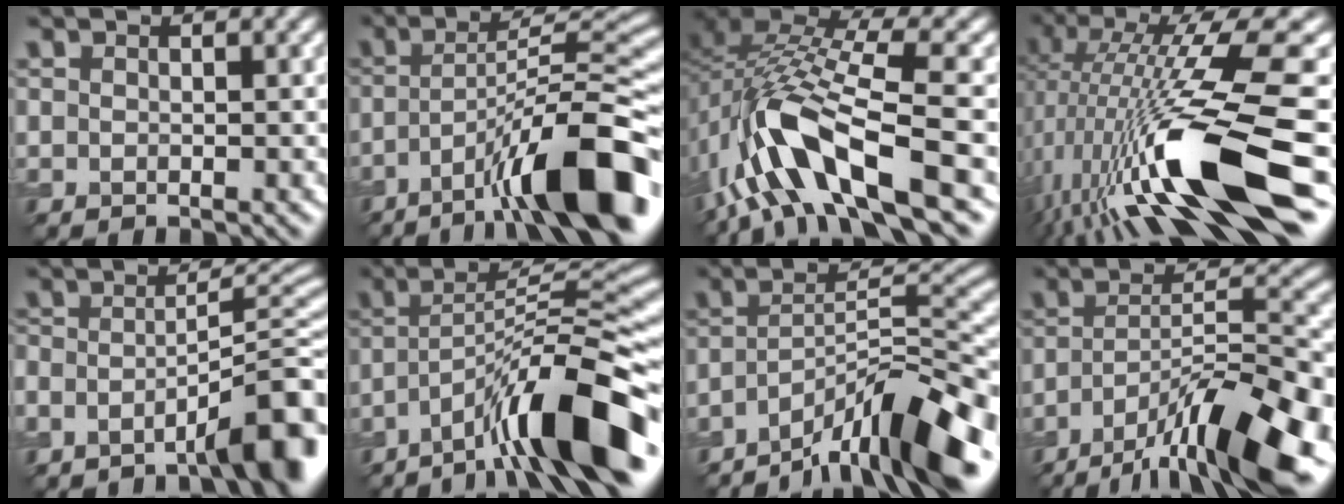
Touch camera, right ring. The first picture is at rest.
{"total": 12.4, "force": [-6.8, 2.4, 10.1], "torque": [-0.156, 0.021, -0.107]}
{"total": 10.2, "force": [-4.6, 3.5, 8.4], "torque": [-0.169, 0.019, -0.086]}
{"total": 14.1, "force": [-2.0, 3.3, 13.6], "torque": [-0.239, 0.005, -0.025]}
{"total": 7.4, "force": [-5.1, 1.3, 5.3], "torque": [-0.066, 0.019, -0.082]}
{"total": 12.3, "force": [-7.3, 2.3, 9.7], "torque": [-0.146, 0.026, -0.116]}
{"total": 11.8, "force": [-8.2, 2.5, 8.1], "torque": [-0.109, 0.025, -0.137]}
{"total": 14.1, "force": [-9.1, 3.4, 10.2], "torque": [-0.176, 0.013, -0.146]}